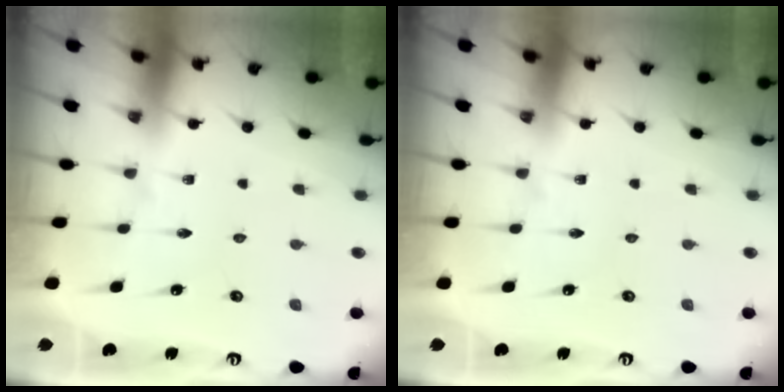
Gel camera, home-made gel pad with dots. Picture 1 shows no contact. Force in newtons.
{"total": 0.0}